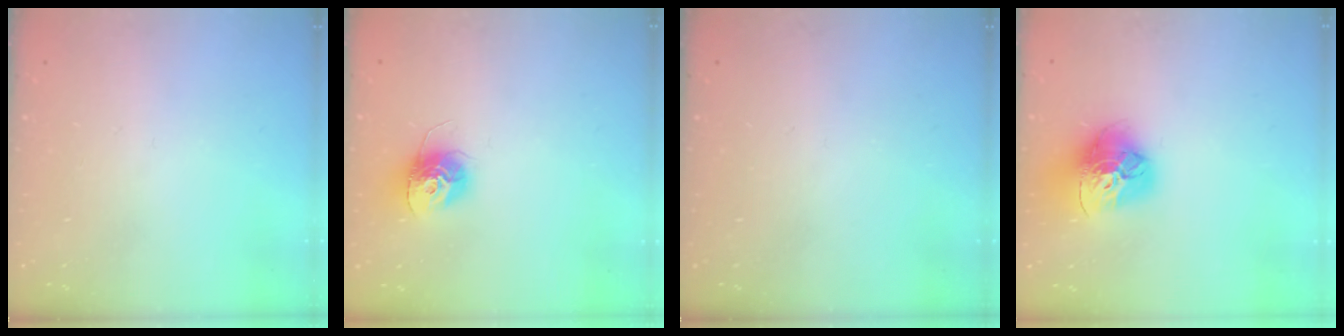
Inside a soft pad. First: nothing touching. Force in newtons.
{"total": 12.3, "press": 12.3, "slide": 1.0}
{"total": 0.0}
{"total": 18.0, "press": 17.9, "slide": 1.8}